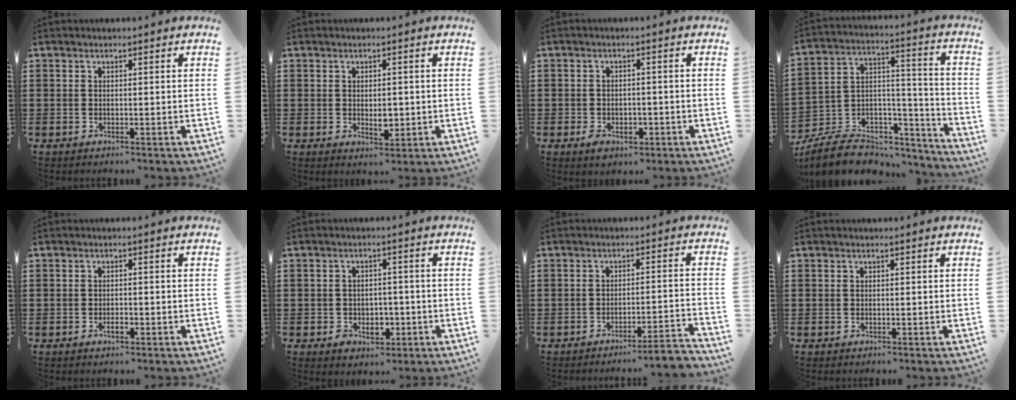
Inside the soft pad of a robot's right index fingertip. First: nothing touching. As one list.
[{"total": 3.1, "force": [-0.2, 1.7, 2.6], "torque": [-0.033, -0.003, -0.006]}, {"total": 2.1, "force": [-1.2, 1.4, 1.1], "torque": [-0.024, -0.001, -0.026]}, {"total": 8.8, "force": [-7.2, 4.0, 3.0], "torque": [-0.057, 0.018, -0.135]}, {"total": 1.5, "force": [-0.7, 0.6, 1.2], "torque": [-0.023, -0.001, -0.013]}, {"total": 3.2, "force": [-1.3, 2.6, 1.4], "torque": [-0.024, 0.002, -0.030]}, {"total": 4.0, "force": [-3.6, -0.2, 1.7], "torque": [-0.029, -0.010, -0.071]}, {"total": 0.0}]